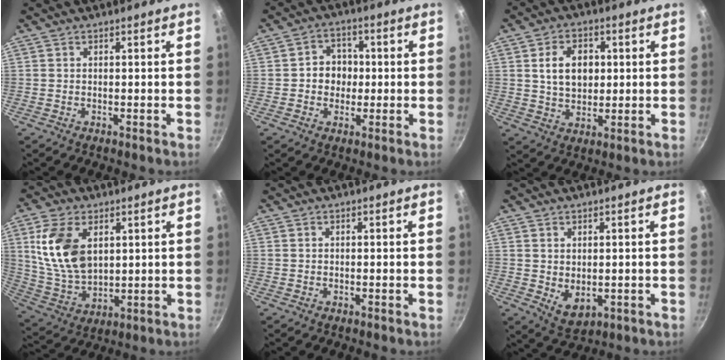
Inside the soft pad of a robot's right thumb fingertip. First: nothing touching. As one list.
[{"total": 6.1, "force": [-0.2, 5.4, 2.8], "torque": [-0.005, 0.010, -0.010]}, {"total": 8.9, "force": [1.6, 6.4, 5.9], "torque": [-0.077, -0.001, 0.028]}, {"total": 14.5, "force": [4.2, 9.0, 10.6], "torque": [-0.186, -0.021, 0.094]}, {"total": 0.0}, {"total": 4.8, "force": [0.4, 3.3, 3.6], "torque": [-0.050, -0.016, 0.018]}]